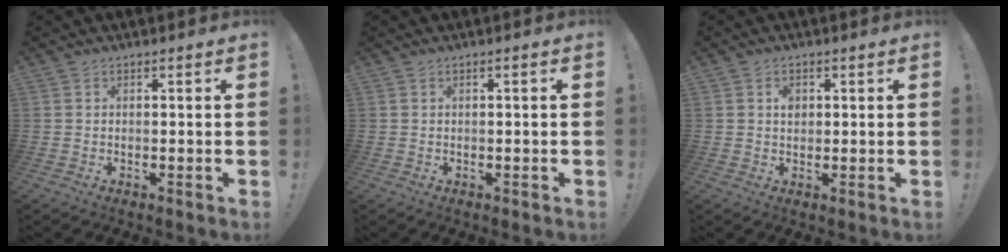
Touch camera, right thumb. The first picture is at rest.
{"total": 0.8, "force": [-0.3, -0.2, 0.7], "torque": [-0.013, -0.002, -0.006]}
{"total": 2.5, "force": [0.5, 2.1, 1.3], "torque": [-0.005, -0.004, 0.004]}